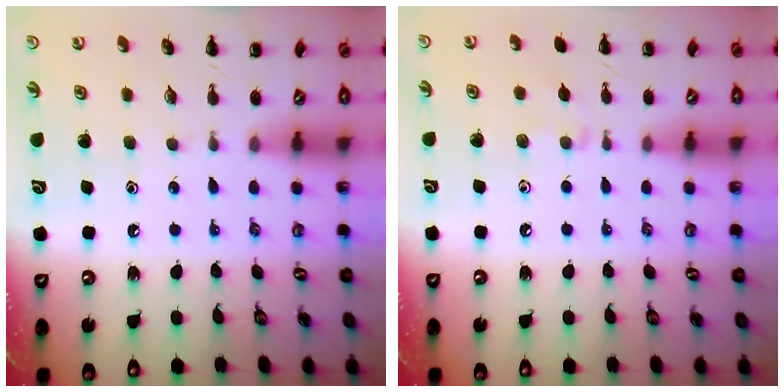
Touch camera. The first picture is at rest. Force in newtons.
{"total": 2.9, "press": 2.7, "slide": 1.0}